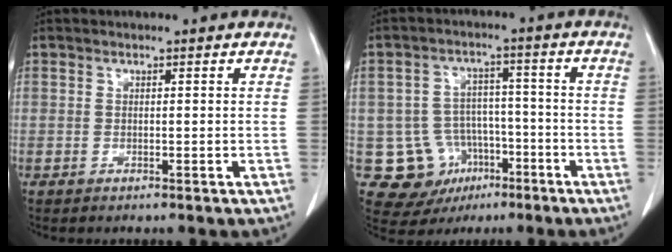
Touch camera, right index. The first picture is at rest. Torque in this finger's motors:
{"motor_torque": [-0.04, -0.11, -0.23, -0.11]}